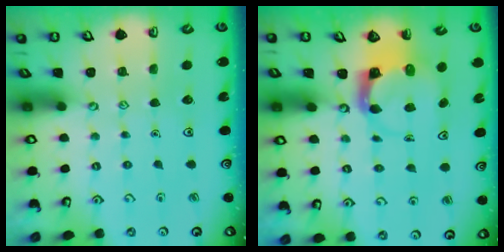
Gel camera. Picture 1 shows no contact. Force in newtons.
{"total": 3.7, "press": 3.7, "slide": 0.5}